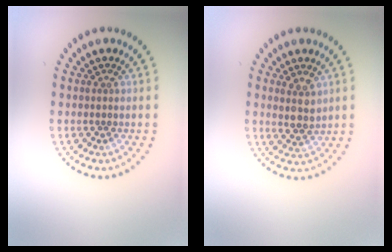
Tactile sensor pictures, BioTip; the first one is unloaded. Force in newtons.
{"total": 2.2, "press": 2.1, "slide": 0.8}